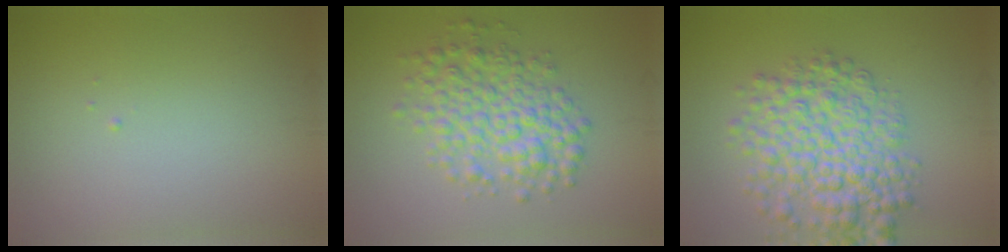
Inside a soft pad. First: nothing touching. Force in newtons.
{"total": 5.4, "press": 5.4, "slide": 0.1}
{"total": 7.3, "press": 7.3, "slide": 0.2}